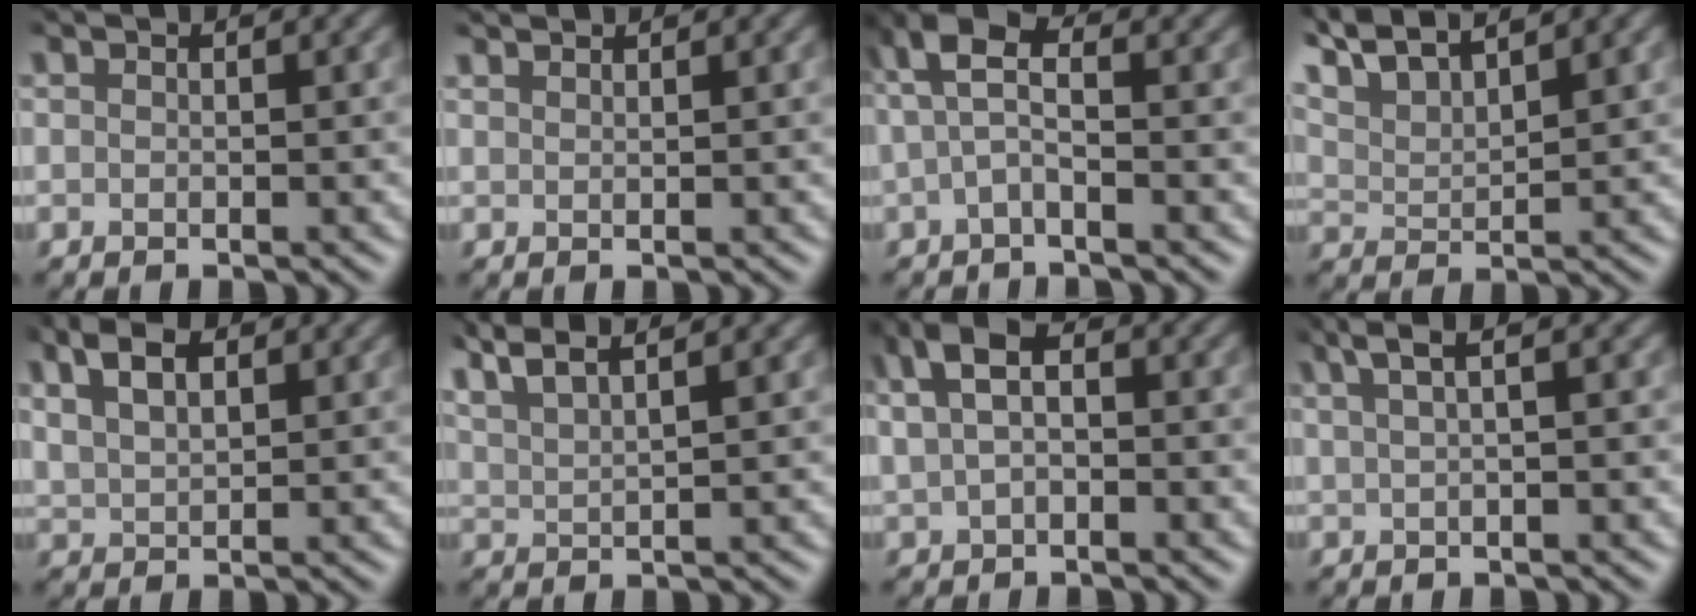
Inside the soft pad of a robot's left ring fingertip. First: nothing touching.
{"total": 1.6, "force": [1.6, 0.1, 0.3], "torque": [-0.006, 0.001, 0.021]}
{"total": 3.4, "force": [0.5, 1.3, 3.1], "torque": [-0.065, 0.016, -0.001]}
{"total": 6.1, "force": [5.3, 1.4, 2.8], "torque": [-0.057, 0.019, 0.077]}
{"total": 4.1, "force": [2.1, 2.2, 2.8], "torque": [-0.062, 0.007, 0.040]}
{"total": 5.1, "force": [3.9, 1.2, 3.0], "torque": [-0.043, 0.029, 0.041]}
{"total": 4.3, "force": [1.0, 2.6, 3.3], "torque": [-0.064, 0.013, 0.010]}
{"total": 3.5, "force": [1.9, 1.1, 2.8], "torque": [-0.035, 0.010, 0.017]}